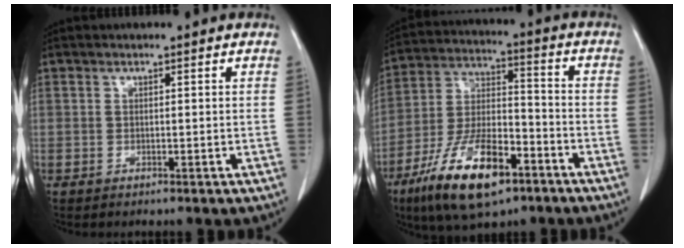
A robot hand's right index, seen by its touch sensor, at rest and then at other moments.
{"total": 16.2, "force": [-9.3, 5.5, 12.0], "torque": [-0.241, -0.008, -0.163]}